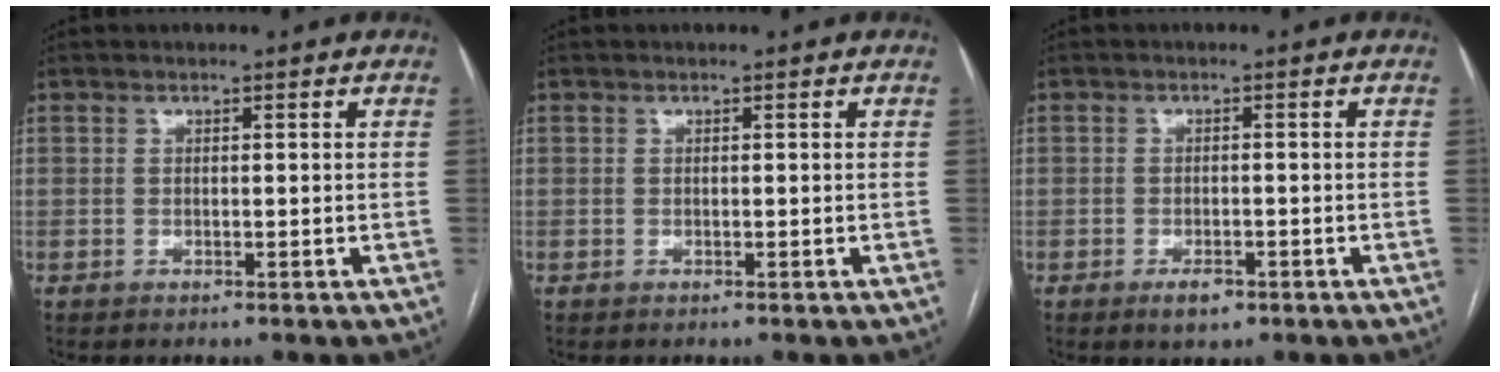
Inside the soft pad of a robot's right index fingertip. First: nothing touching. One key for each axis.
{"total": 0.0}
{"total": 2.6, "fx": -1.6, "fy": 1.3, "fz": 1.6, "tx": -0.025, "ty": 0.000, "tz": -0.019}